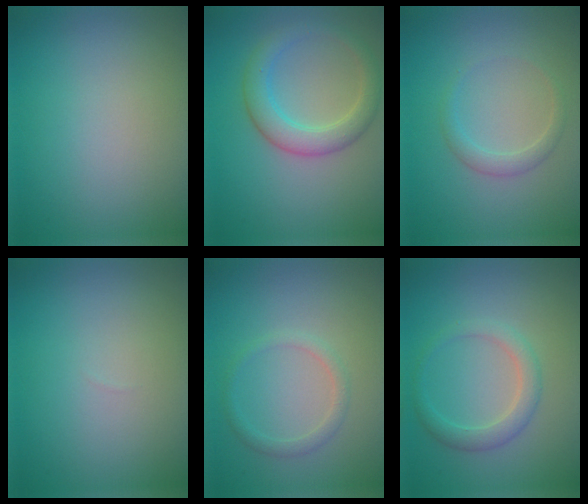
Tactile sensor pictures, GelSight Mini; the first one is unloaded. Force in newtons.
{"total": 3.7, "press": 3.7, "slide": 0.2}
{"total": 1.5, "press": 1.5, "slide": 0.0}
{"total": 0.0}
{"total": 1.4, "press": 1.4, "slide": 0.1}
{"total": 2.4, "press": 2.4, "slide": 0.1}